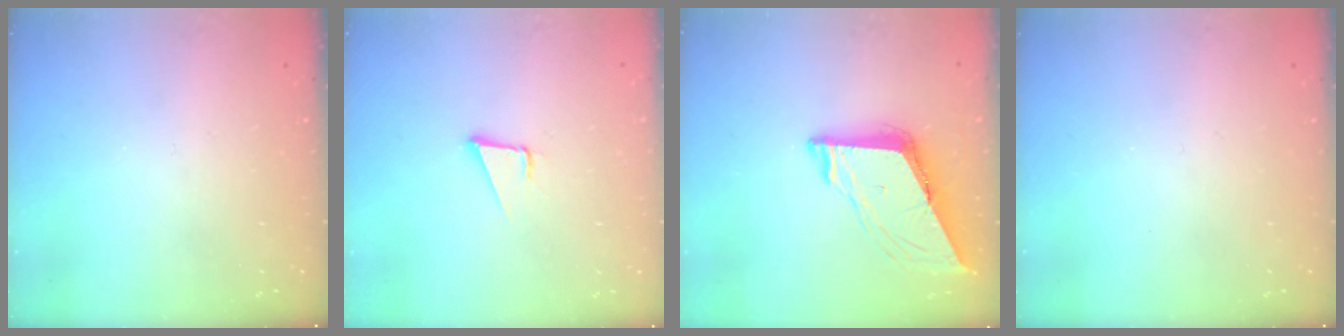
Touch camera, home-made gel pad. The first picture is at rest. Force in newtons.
{"total": 3.4, "press": 2.6, "slide": 2.2}
{"total": 8.4, "press": 8.4, "slide": 0.6}
{"total": 0.0}